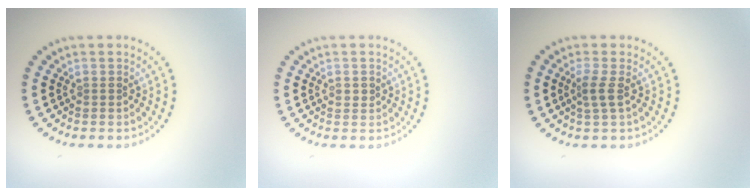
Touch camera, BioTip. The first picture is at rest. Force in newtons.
{"total": 0.9, "press": 0.9, "slide": 0.2}
{"total": 1.6, "press": 1.3, "slide": 1.0}